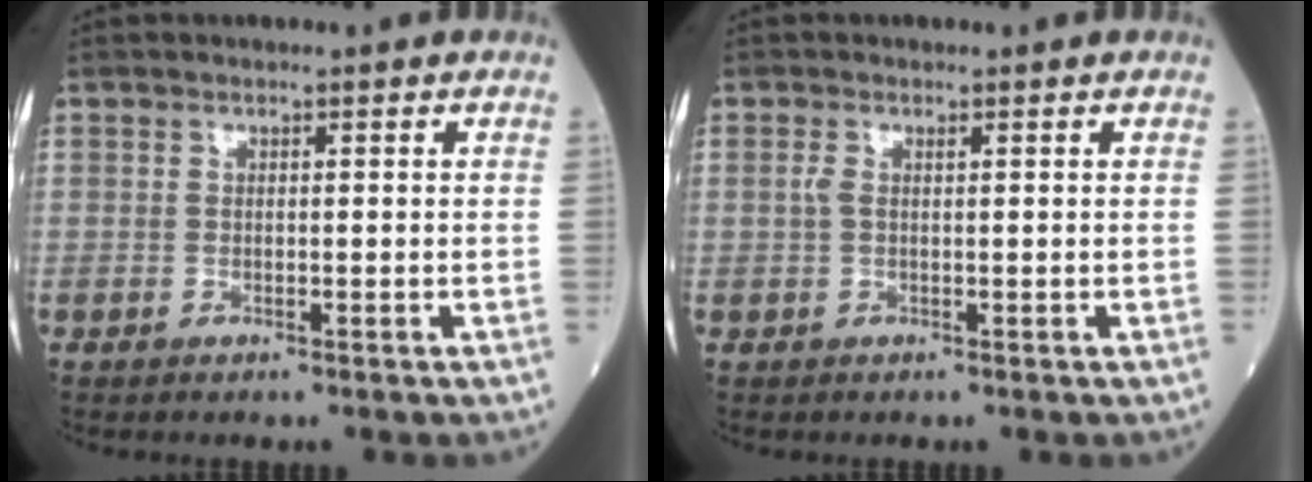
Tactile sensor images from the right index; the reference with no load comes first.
{"total": 1.2, "force": [0.3, 0.5, 1.1], "torque": [-0.034, 0.009, 0.007]}